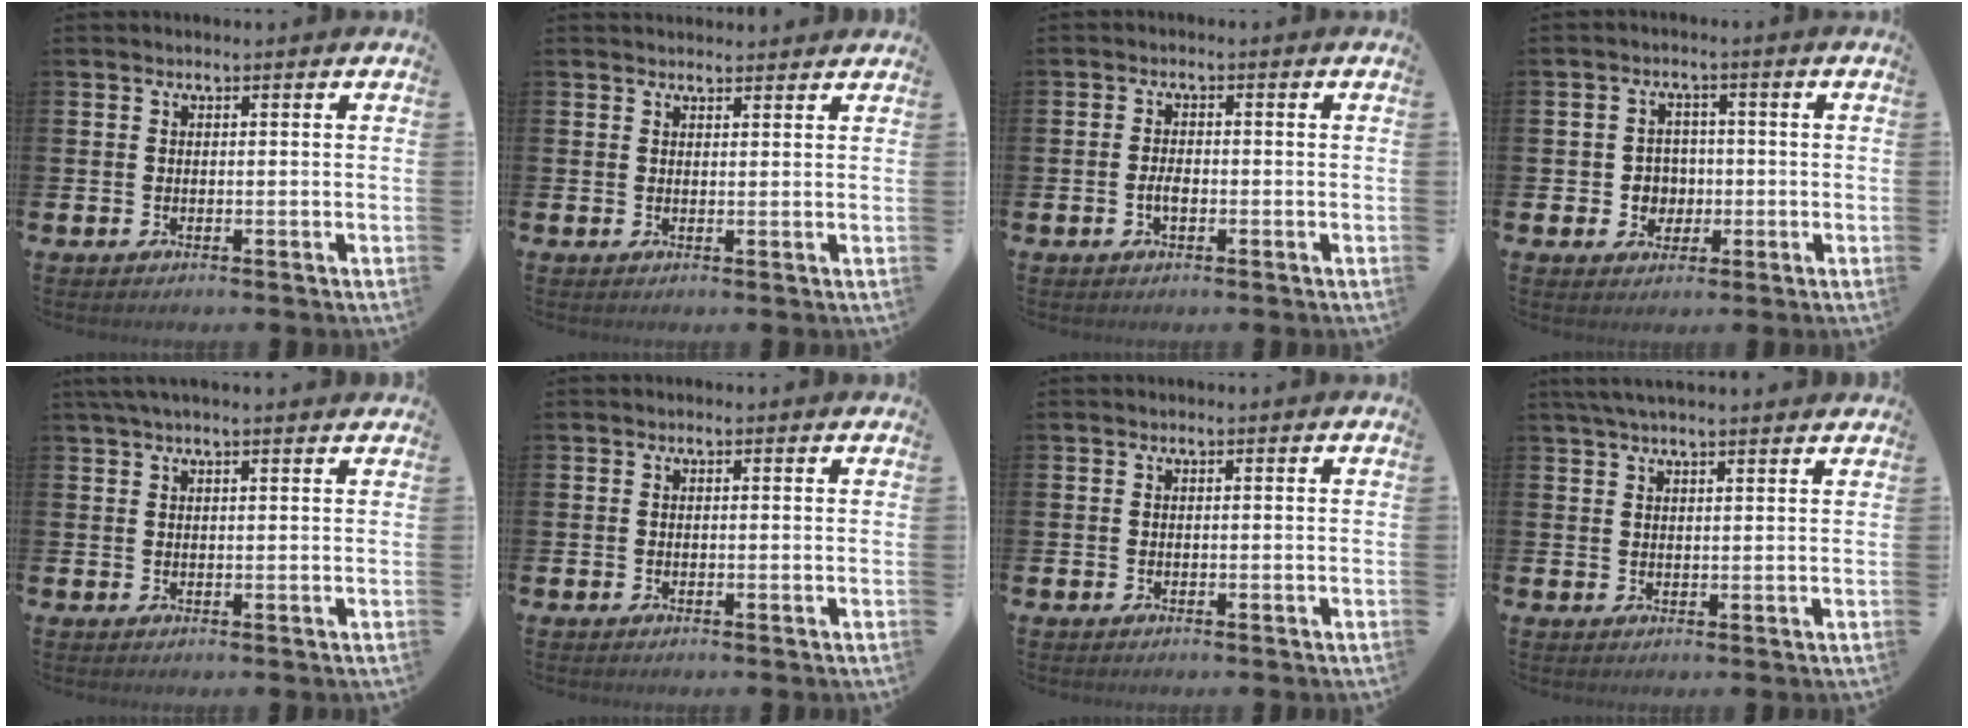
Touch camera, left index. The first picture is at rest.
{"total": 1.7, "force": [1.6, 0.4, 0.1], "torque": [0.005, -0.006, 0.028]}
{"total": 2.1, "force": [-0.6, 1.0, 1.8], "torque": [-0.032, 0.001, -0.012]}
{"total": 3.4, "force": [-0.4, 3.3, 0.9], "torque": [-0.013, 0.000, -0.017]}
{"total": 2.4, "force": [1.9, 0.1, 1.4], "torque": [-0.029, 0.000, 0.035]}
{"total": 0.0}
{"total": 0.0}
{"total": 3.5, "force": [3.1, 0.3, 1.5], "torque": [-0.036, -0.005, 0.057]}